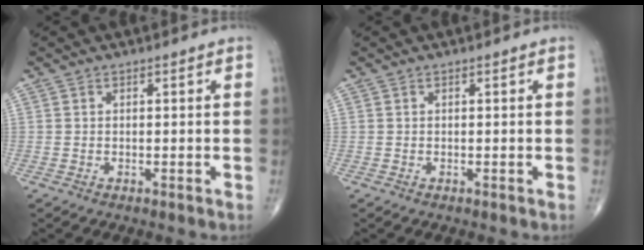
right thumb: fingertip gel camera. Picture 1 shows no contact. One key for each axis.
{"total": 0.0}